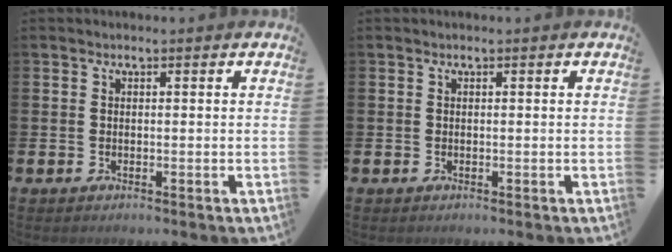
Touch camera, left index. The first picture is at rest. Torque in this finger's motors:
{"motor_torque": [-0.10, -0.04, 0.05, -0.01]}